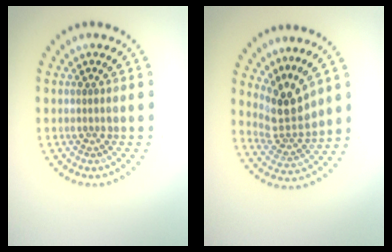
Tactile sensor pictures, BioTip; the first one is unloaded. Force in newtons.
{"total": 3.6, "press": 2.8, "slide": 2.2}